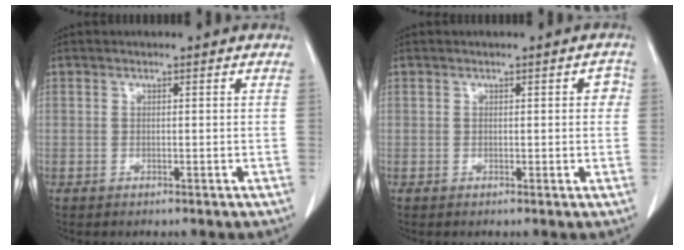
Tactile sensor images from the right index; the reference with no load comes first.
{"total": 2.0, "force": [0.5, 1.0, 1.7], "torque": [-0.007, 0.009, 0.003]}